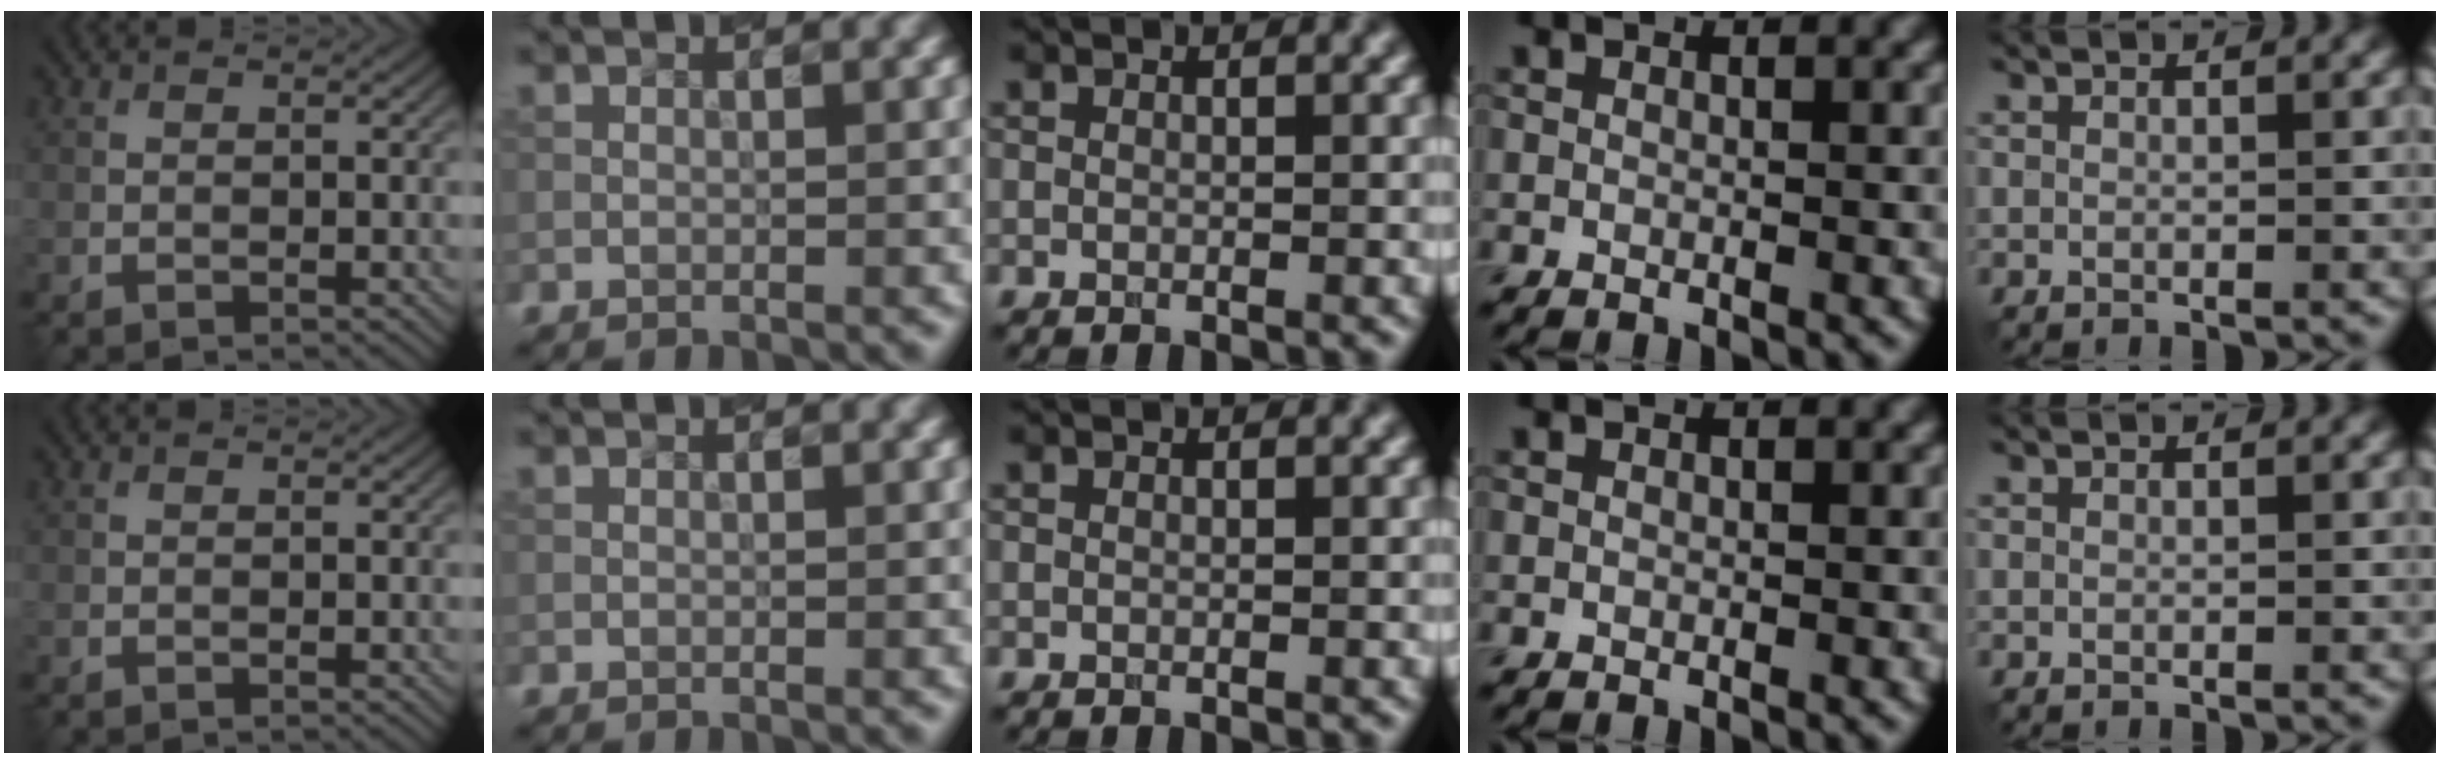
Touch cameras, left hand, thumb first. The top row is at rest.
{}